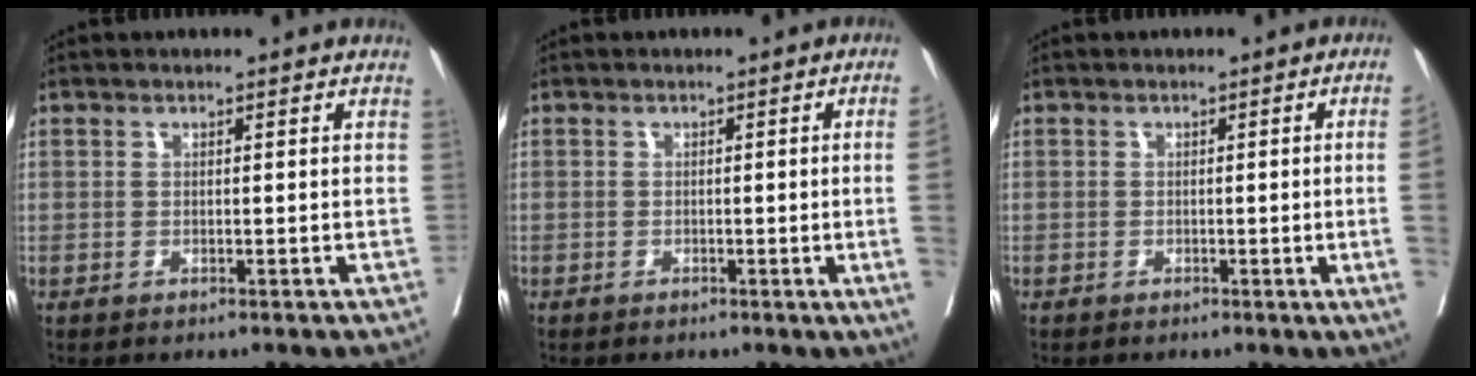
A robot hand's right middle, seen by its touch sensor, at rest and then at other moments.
{"total": 4.5, "force": [-0.7, -1.7, 4.1], "torque": [-0.047, -0.009, -0.009]}
{"total": 5.1, "force": [-0.7, -1.8, 4.7], "torque": [-0.051, -0.011, -0.008]}